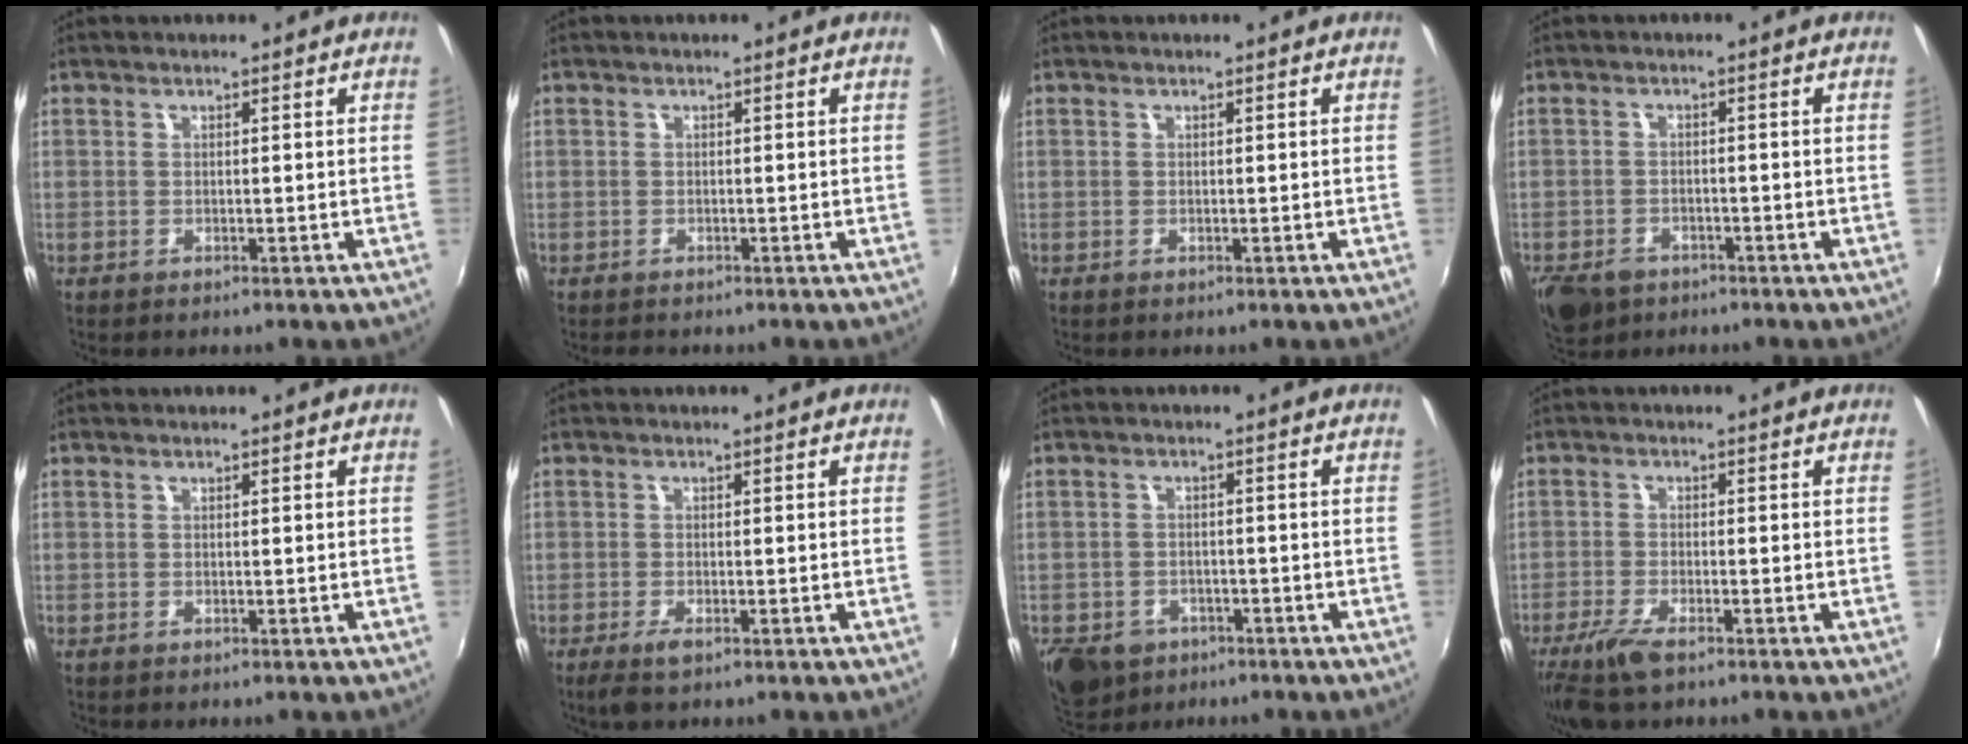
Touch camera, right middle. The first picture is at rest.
{"total": 1.5, "force": [-1.0, 1.1, 0.0], "torque": [-0.005, 0.001, -0.017]}
{"total": 0.0}
{"total": 7.4, "force": [-4.7, 4.7, 3.2], "torque": [-0.084, -0.013, -0.077]}
{"total": 0.0}
{"total": 2.6, "force": [-1.7, 0.6, 1.9], "torque": [-0.042, -0.009, -0.031]}
{"total": 9.4, "force": [-5.4, 6.6, 3.9], "torque": [-0.104, -0.012, -0.082]}
{"total": 6.3, "force": [-4.5, 1.5, 4.2], "torque": [-0.107, -0.019, -0.089]}